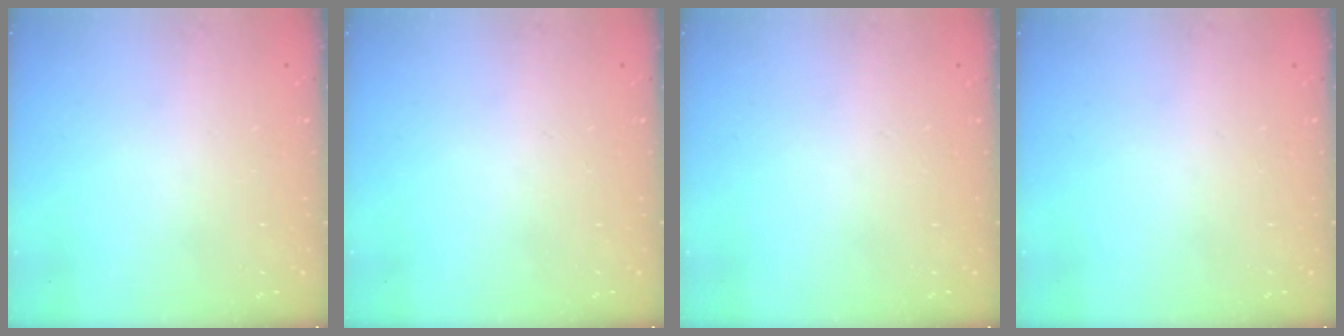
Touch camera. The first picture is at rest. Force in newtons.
{"total": 0.0}
{"total": 0.0}
{"total": 0.0}